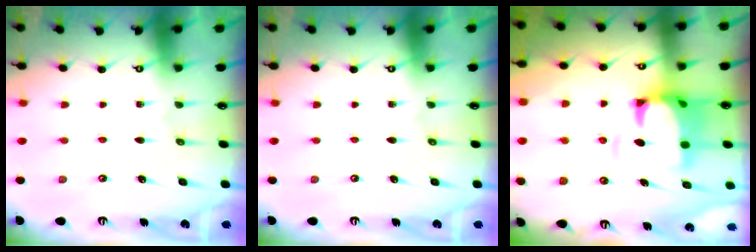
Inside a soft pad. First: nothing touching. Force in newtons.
{"total": 0.0}
{"total": 2.6, "press": 2.4, "slide": 1.1}